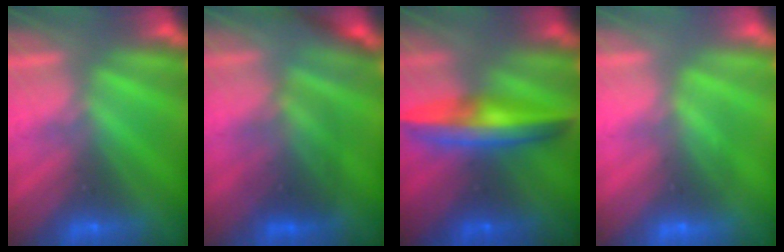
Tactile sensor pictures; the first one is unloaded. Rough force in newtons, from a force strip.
{"total": 2.3}
{"total": 7.2}
{"total": 2.7}